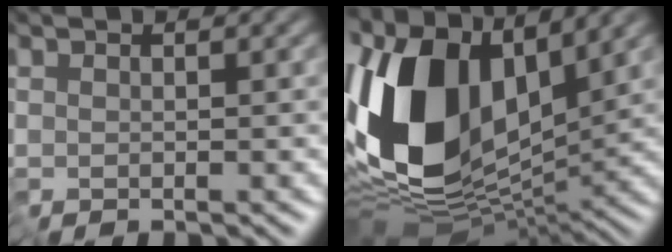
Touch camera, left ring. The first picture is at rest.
{"total": 14.8, "force": [0.5, 8.6, 12.0], "torque": [-0.258, 0.002, -0.006]}